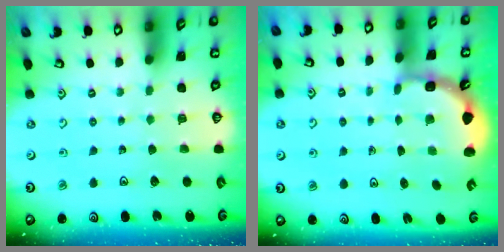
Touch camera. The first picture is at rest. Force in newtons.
{"total": 2.3, "press": 2.1, "slide": 0.9}